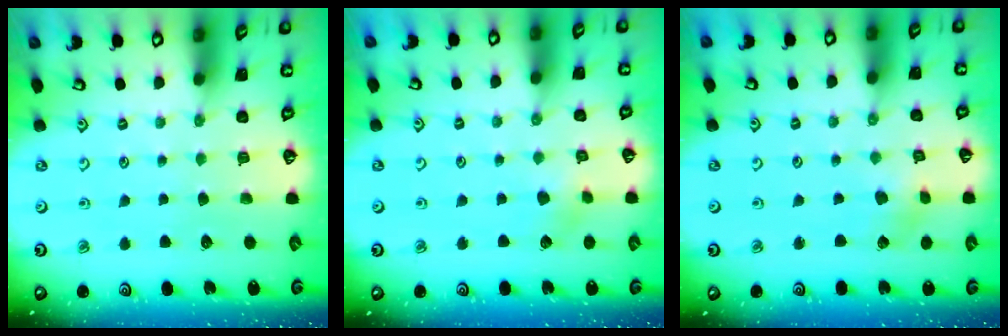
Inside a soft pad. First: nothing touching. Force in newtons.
{"total": 3.1, "press": 3.1, "slide": 0.5}
{"total": 1.7, "press": 1.7, "slide": 0.3}